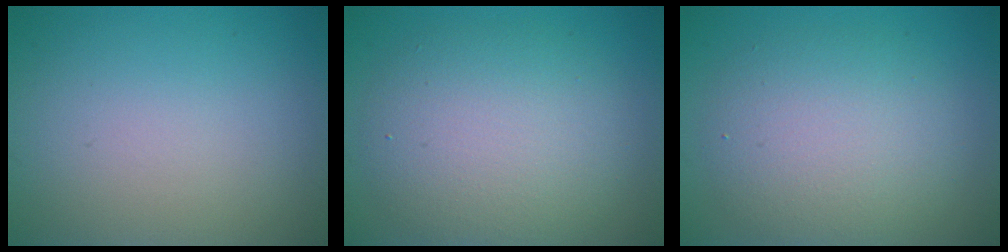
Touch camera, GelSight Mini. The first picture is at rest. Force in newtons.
{"total": 6.7, "press": 6.7, "slide": 0.3}
{"total": 5.7, "press": 5.7, "slide": 0.4}